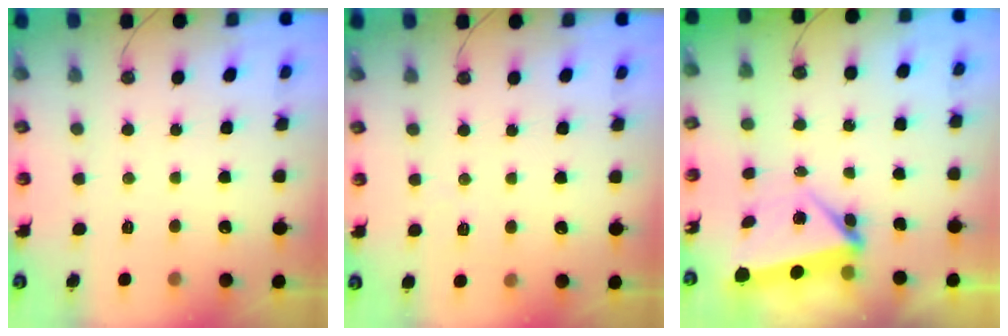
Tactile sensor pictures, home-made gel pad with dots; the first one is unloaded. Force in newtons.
{"total": 2.1, "press": 2.1, "slide": 0.5}
{"total": 5.9, "press": 5.9, "slide": 0.6}